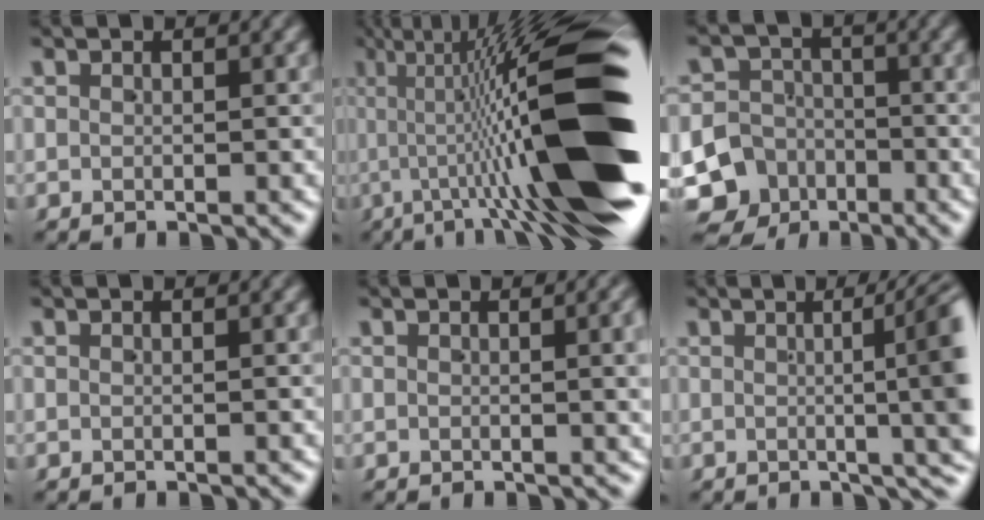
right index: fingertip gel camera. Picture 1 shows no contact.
{"total": 18.4, "force": [0.1, 4.2, 17.9], "torque": [-0.237, 0.018, -0.009]}
{"total": 12.9, "force": [-5.6, 11.3, 2.7], "torque": [-0.061, -0.044, -0.102]}
{"total": 0.0}
{"total": 1.6, "force": [0.3, -0.1, 1.6], "torque": [-0.015, 0.004, 0.003]}
{"total": 7.7, "force": [0.9, 1.7, 7.5], "torque": [-0.067, 0.031, -0.002]}